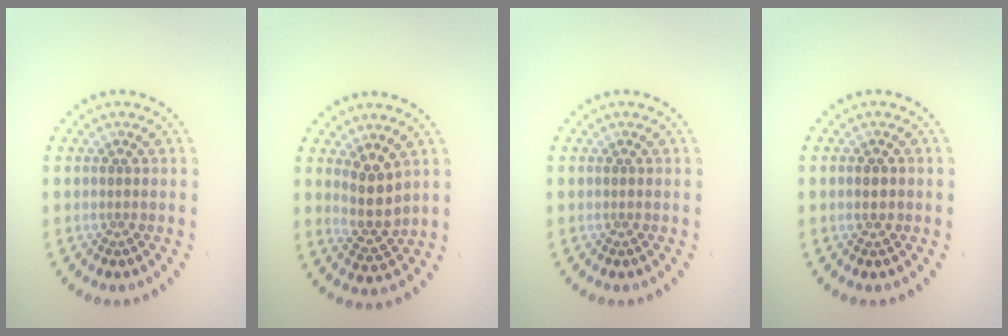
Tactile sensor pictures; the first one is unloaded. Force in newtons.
{"total": 2.9, "press": 2.4, "slide": 1.6}
{"total": 0.0}
{"total": 1.6, "press": 1.6, "slide": 0.3}